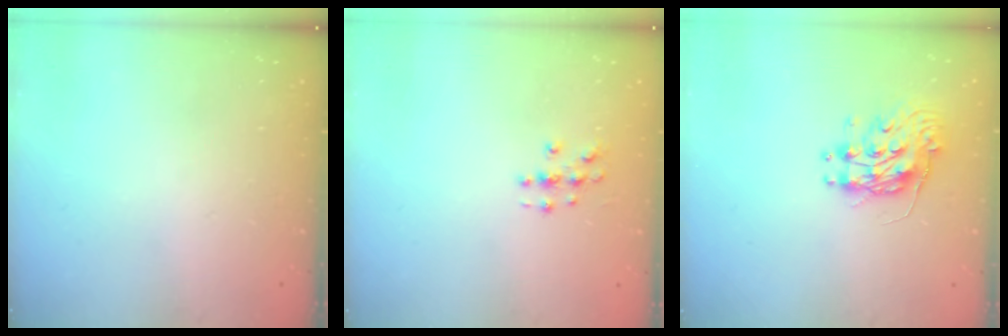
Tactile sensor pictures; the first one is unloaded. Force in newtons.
{"total": 3.0, "press": 3.0, "slide": 0.3}
{"total": 9.6, "press": 9.6, "slide": 0.4}